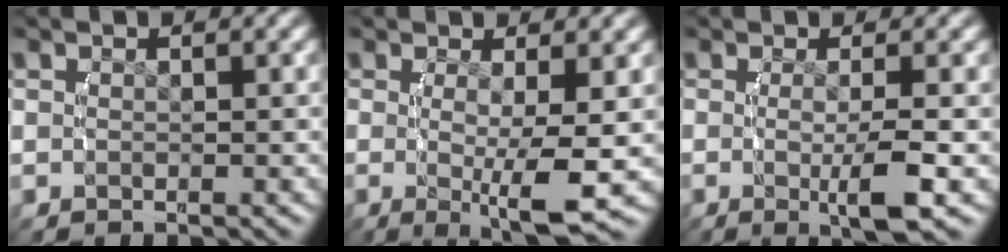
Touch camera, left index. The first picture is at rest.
{"total": 5.7, "force": [-1.2, 0.6, 5.6], "torque": [-0.090, -0.020, -0.009]}
{"total": 4.0, "force": [-1.0, 0.1, 3.9], "torque": [-0.064, -0.012, -0.013]}